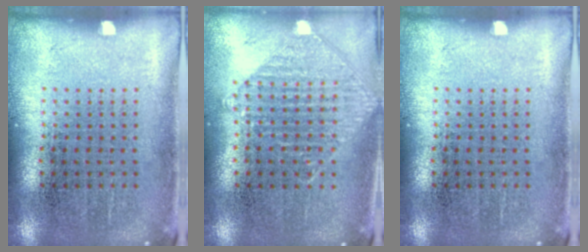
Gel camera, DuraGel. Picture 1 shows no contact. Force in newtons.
{"total": 0.9, "press": 0.9, "slide": 0.1}
{"total": 0.0}